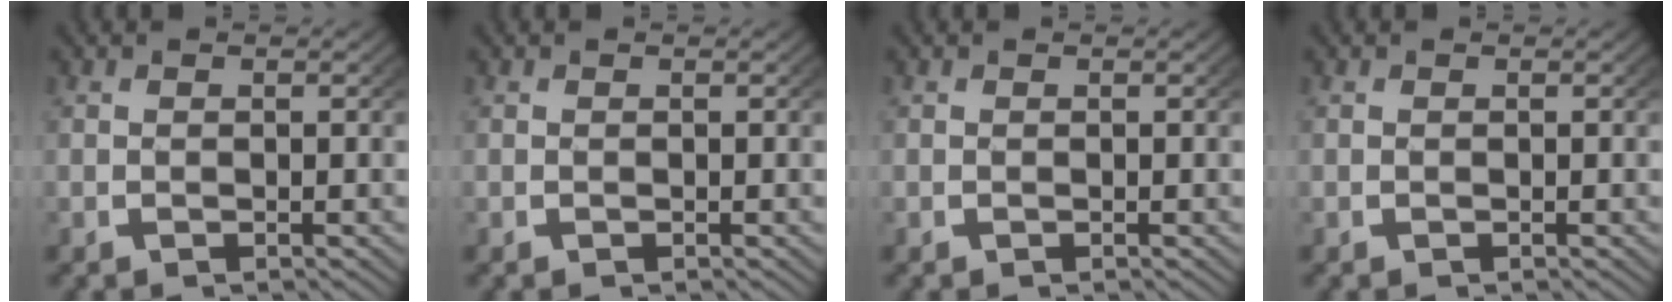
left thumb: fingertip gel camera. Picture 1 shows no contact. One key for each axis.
{"total": 0.0}
{"total": 0.0}
{"total": 0.0}